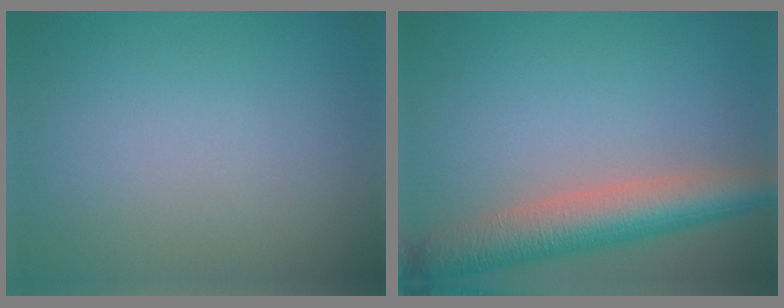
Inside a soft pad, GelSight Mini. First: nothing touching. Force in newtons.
{"total": 6.4, "press": 6.4, "slide": 0.3}